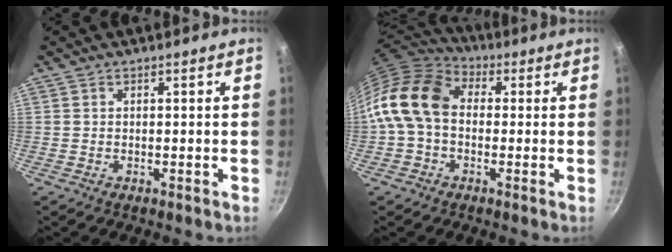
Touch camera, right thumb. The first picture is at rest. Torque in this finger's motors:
{"motor_torque": [0.53, 1.00, 0.81, -0.78, 0.29]}